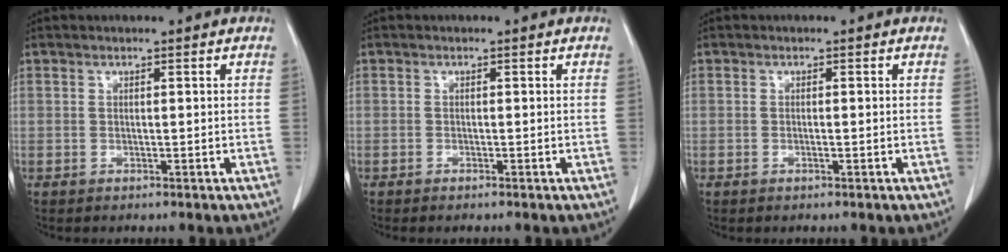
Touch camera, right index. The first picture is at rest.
{"total": 0.6, "force": [-0.5, 0.1, 0.2], "torque": [-0.007, -0.001, -0.007]}
{"total": 0.6, "force": [-0.2, 0.0, 0.5], "torque": [-0.012, -0.001, -0.002]}